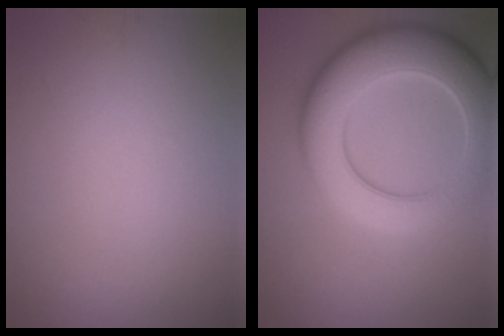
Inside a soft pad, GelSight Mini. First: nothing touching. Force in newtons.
{"total": 10.2, "press": 10.2, "slide": 0.6}